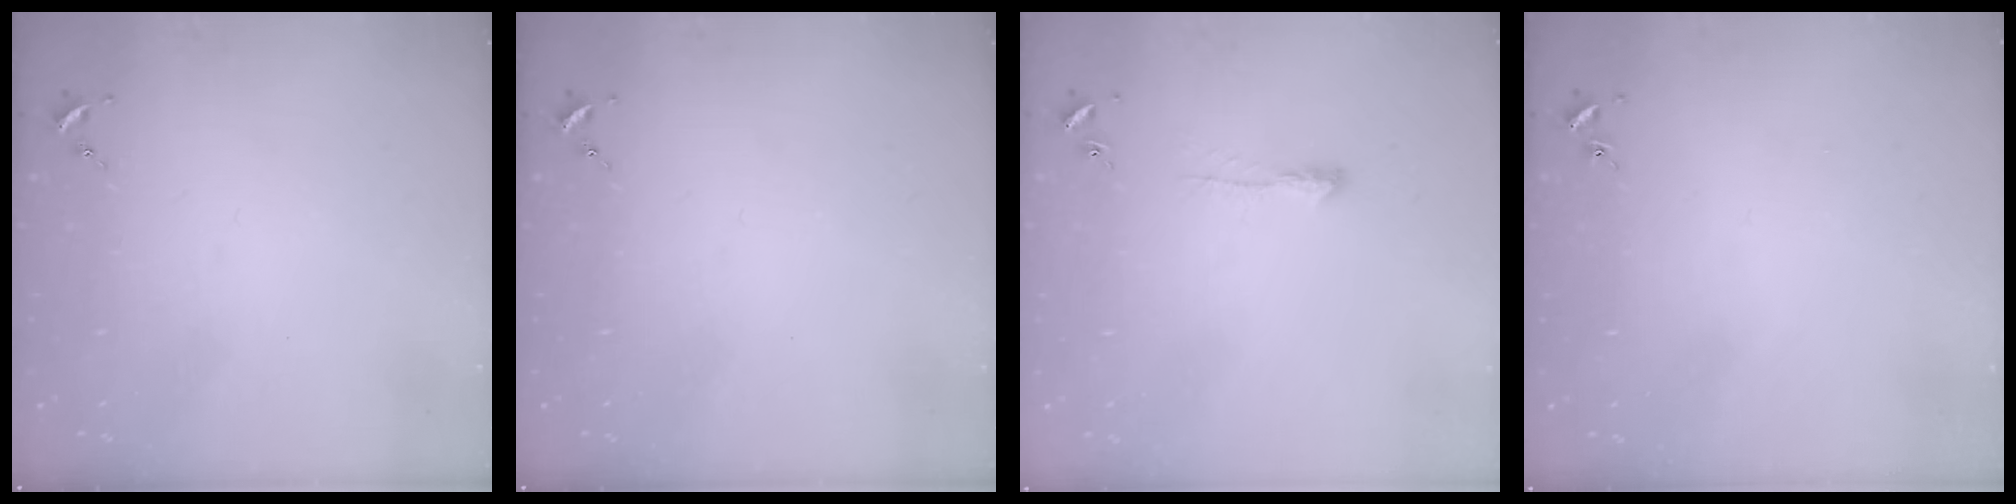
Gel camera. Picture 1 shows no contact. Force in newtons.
{"total": 0.0}
{"total": 4.1, "press": 4.1, "slide": 0.6}
{"total": 0.6, "press": 0.6, "slide": 0.1}